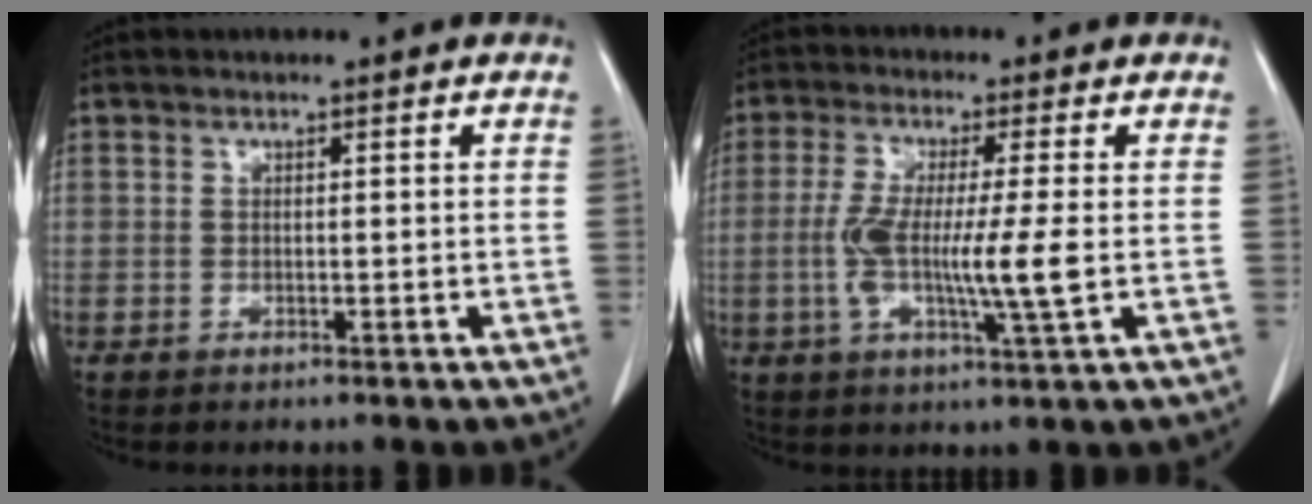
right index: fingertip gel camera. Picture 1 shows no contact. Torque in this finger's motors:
{"motor_torque": [0.91, -0.31, 0.68, 0.18]}